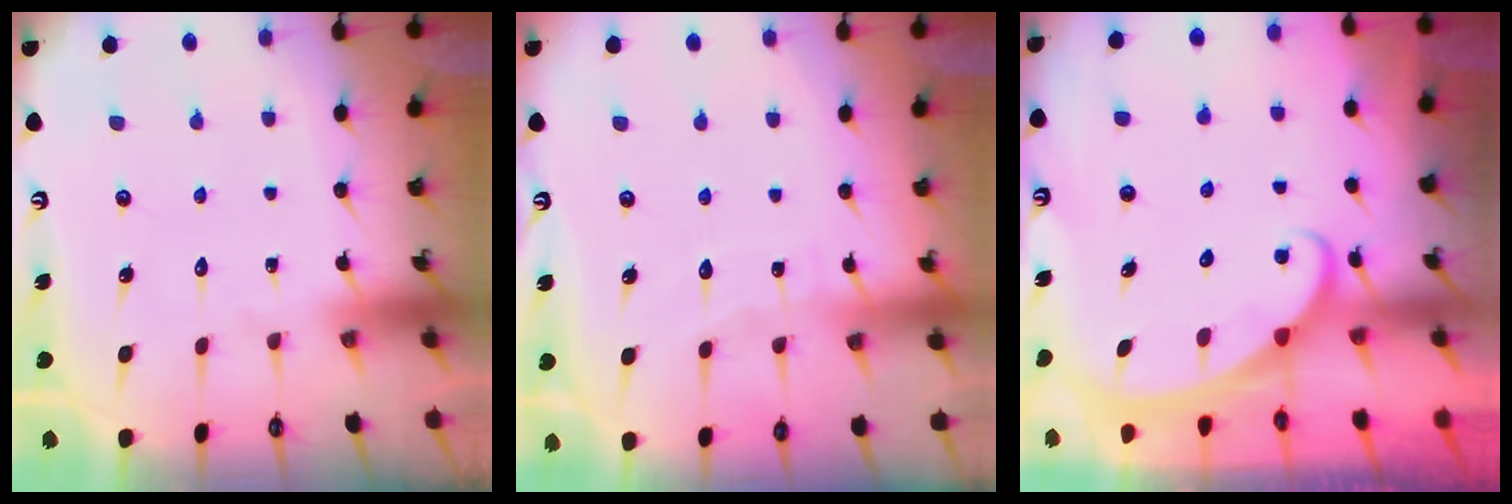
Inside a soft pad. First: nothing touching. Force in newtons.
{"total": 3.8, "press": 3.7, "slide": 0.5}
{"total": 2.4, "press": 2.4, "slide": 0.4}